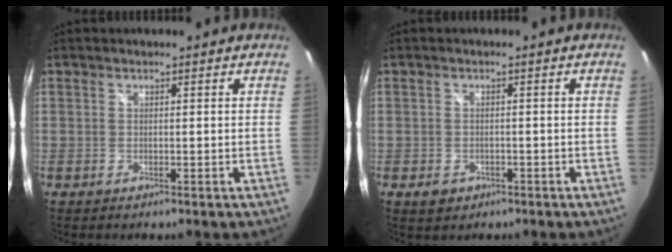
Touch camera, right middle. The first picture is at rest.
{"total": 2.9, "force": [-1.4, 2.2, 1.2], "torque": [-0.025, -0.002, -0.017]}